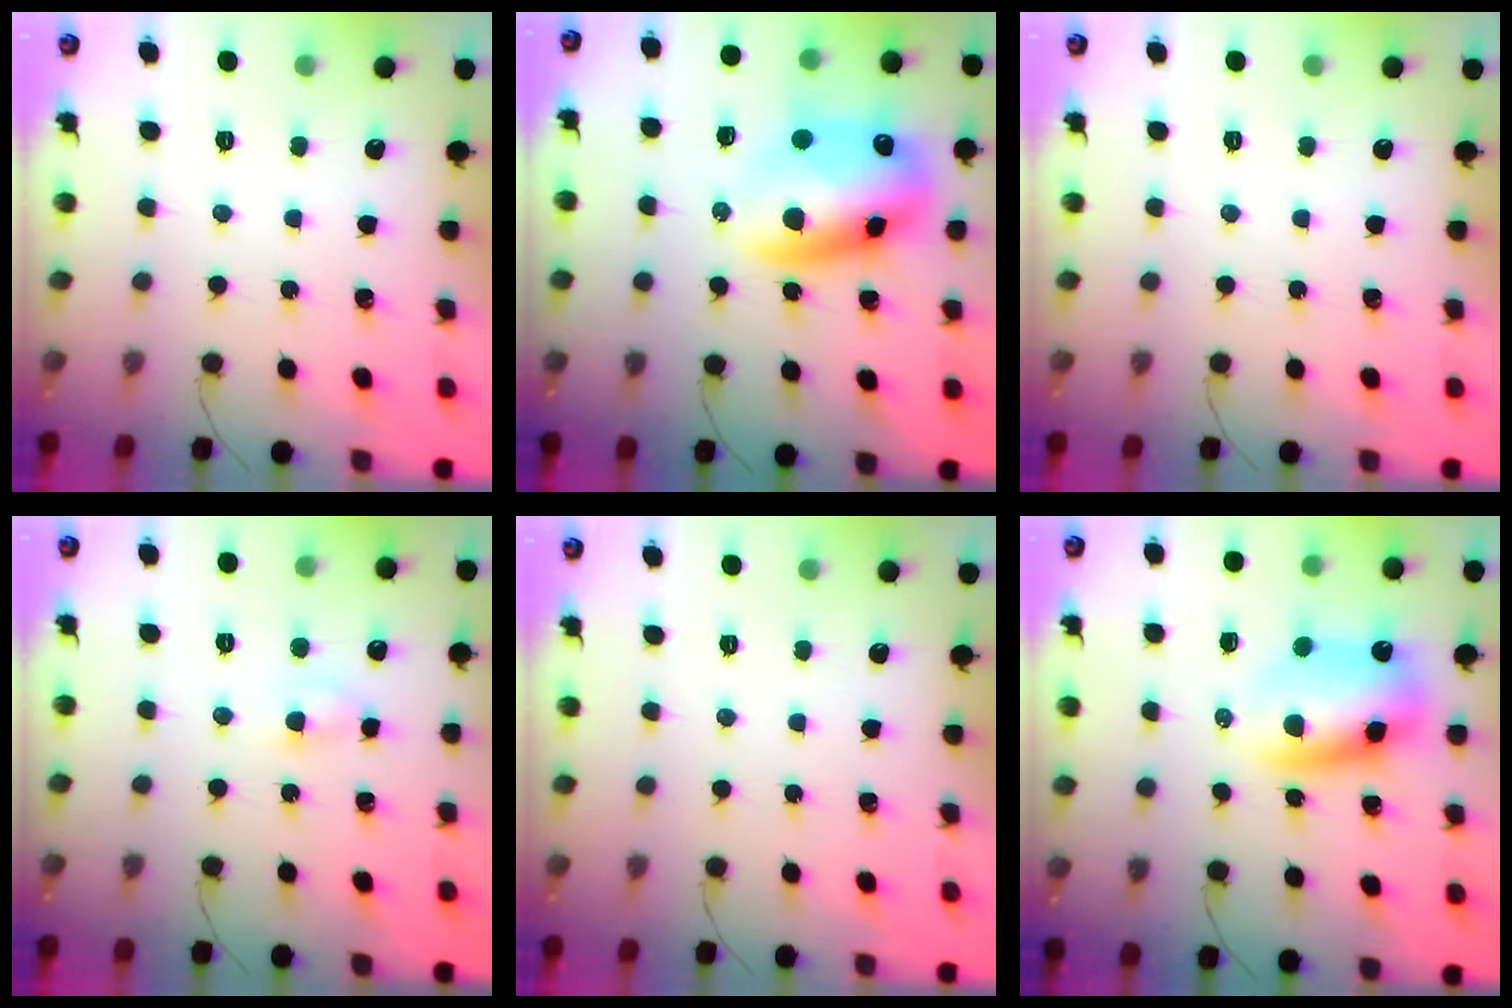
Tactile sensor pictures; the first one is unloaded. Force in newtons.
{"total": 14.5, "press": 14.2, "slide": 3.2}
{"total": 0.0}
{"total": 3.3, "press": 3.0, "slide": 1.2}
{"total": 0.0}
{"total": 10.0, "press": 9.7, "slide": 2.7}